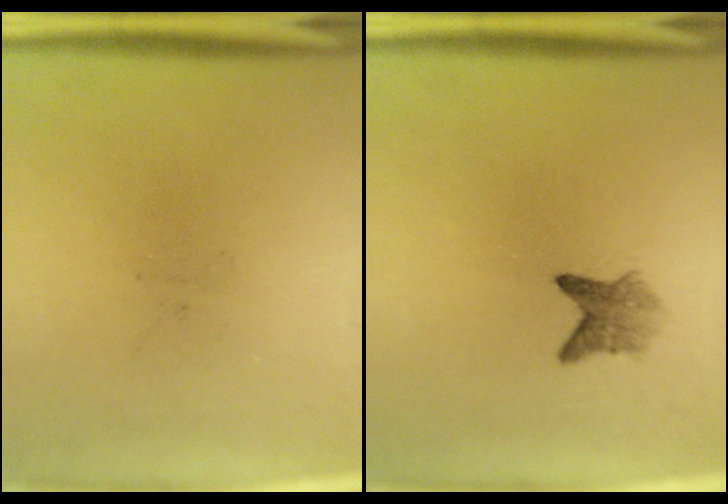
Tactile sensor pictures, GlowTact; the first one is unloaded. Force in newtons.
{"total": 2.7}